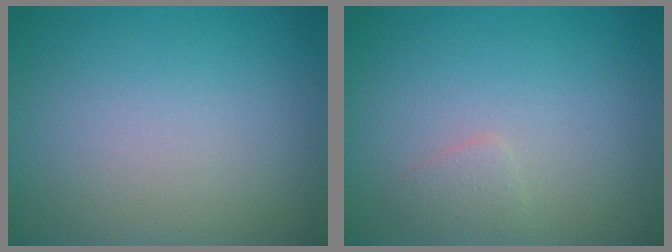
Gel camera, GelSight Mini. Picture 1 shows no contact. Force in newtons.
{"total": 1.1, "press": 1.1, "slide": 0.0}